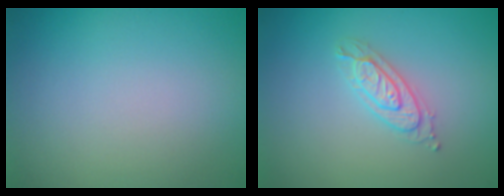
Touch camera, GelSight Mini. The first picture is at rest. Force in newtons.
{"total": 2.2, "press": 2.1, "slide": 0.5}